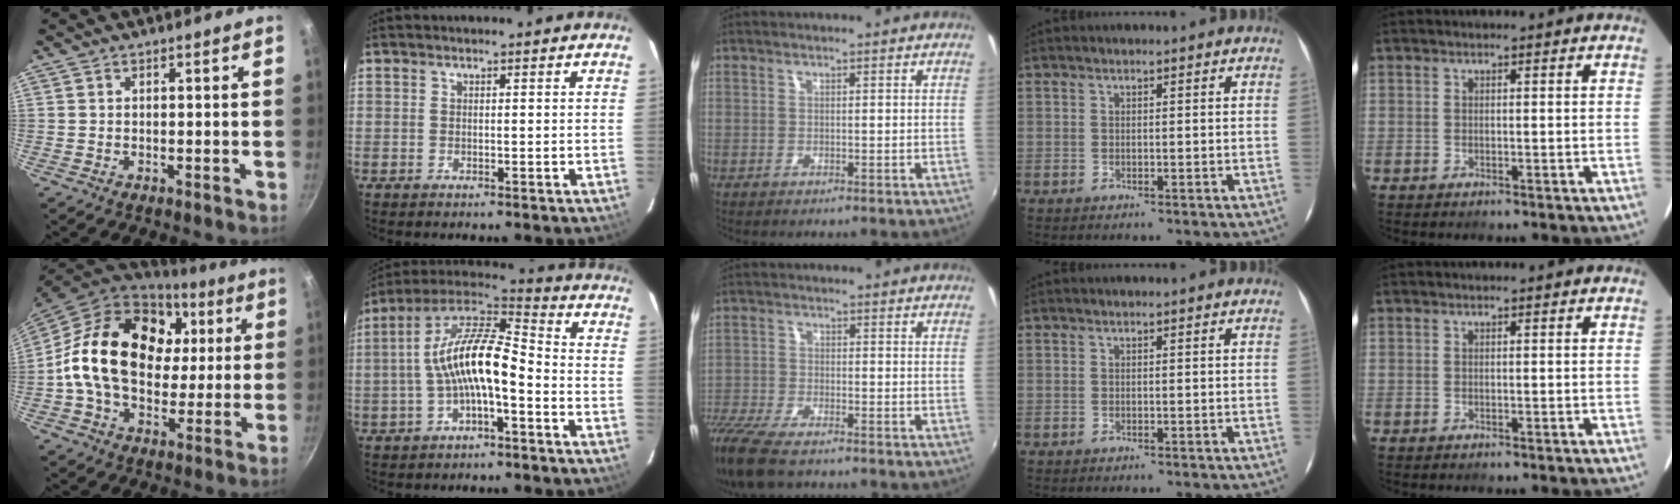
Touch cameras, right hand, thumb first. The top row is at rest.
{"thumb": {"total": 23.9, "force": [3.8, 16.9, 16.5], "torque": [-0.260, 0.016, 0.059]}, "index": {"total": 13.3, "force": [-2.9, 4.3, 12.3], "torque": [-0.238, 0.020, -0.056]}, "middle": {"total": 12.9, "force": [-10.3, 3.8, 6.8], "torque": [-0.174, -0.046, -0.195]}}